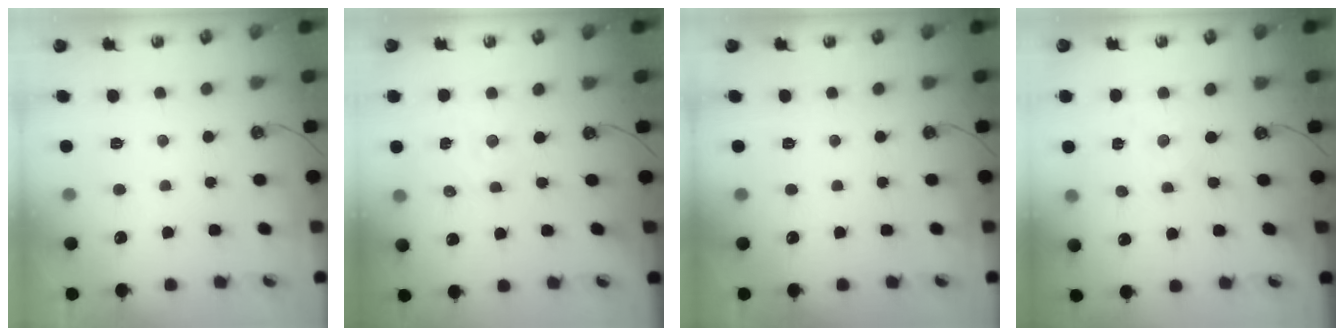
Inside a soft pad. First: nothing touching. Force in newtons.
{"total": 2.2, "press": 2.2, "slide": 0.3}
{"total": 0.0}
{"total": 0.0}